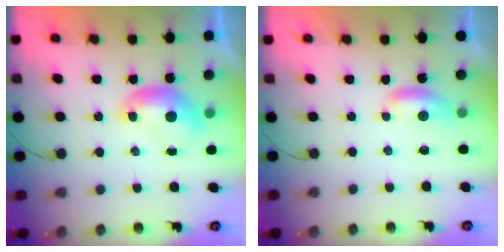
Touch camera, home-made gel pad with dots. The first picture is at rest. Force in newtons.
{"total": 1.8, "press": 1.7, "slide": 0.4}